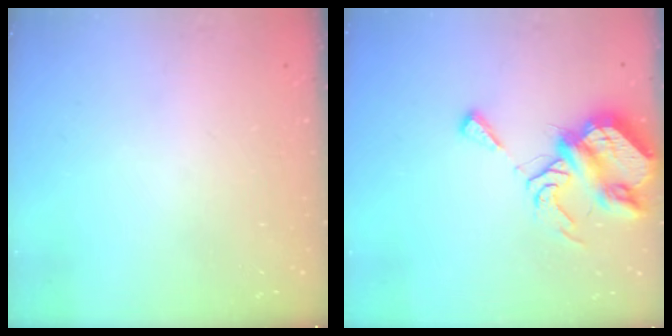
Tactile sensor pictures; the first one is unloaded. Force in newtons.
{"total": 9.3, "press": 9.2, "slide": 1.2}